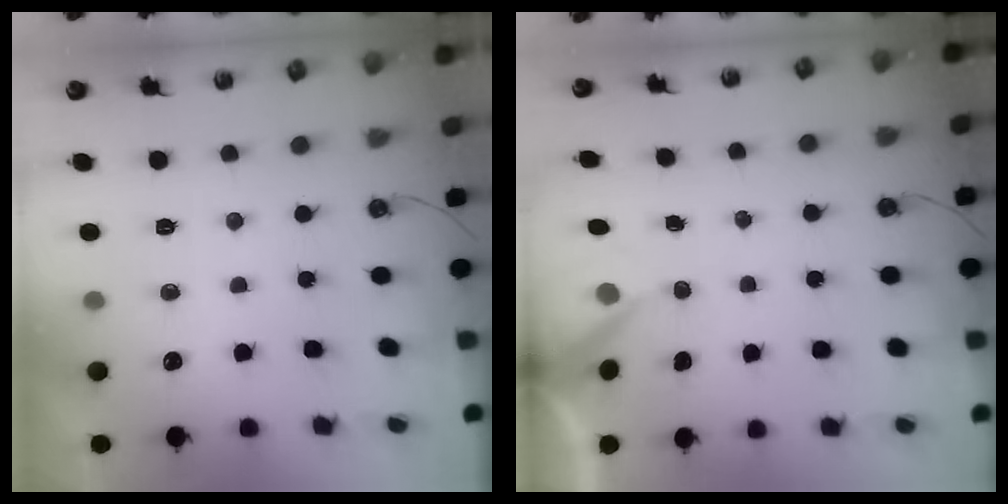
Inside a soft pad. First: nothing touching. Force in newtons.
{"total": 5.3, "press": 5.3, "slide": 0.5}